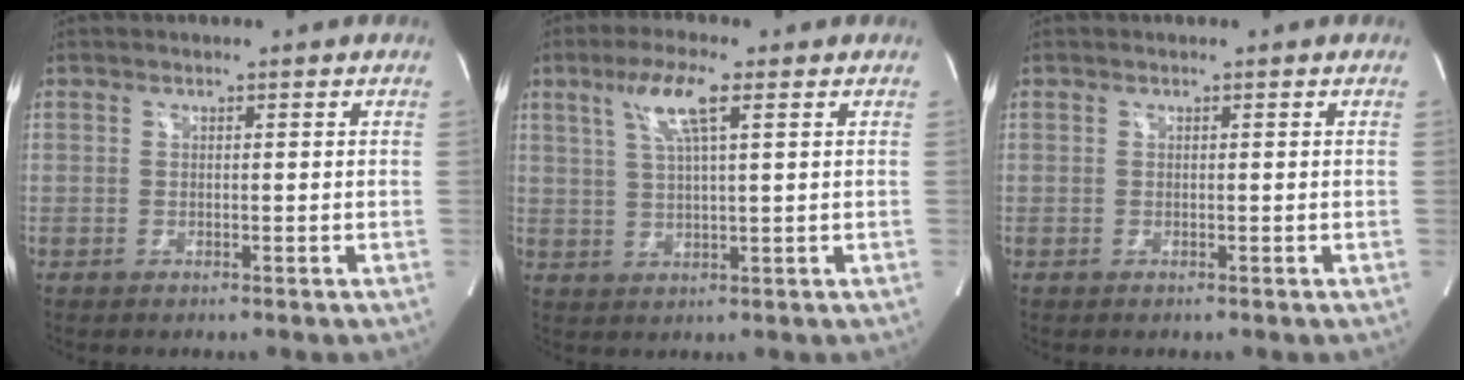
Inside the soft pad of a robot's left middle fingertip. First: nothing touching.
{"total": 6.8, "force": [3.2, 0.4, 6.0], "torque": [-0.128, 0.006, 0.064]}
{"total": 0.0}